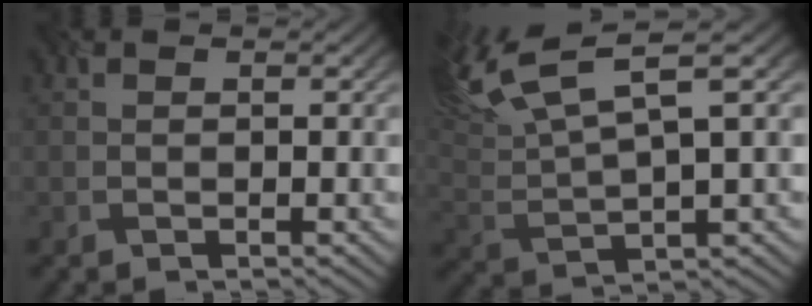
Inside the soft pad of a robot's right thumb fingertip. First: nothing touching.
{"total": 11.1, "force": [6.7, 2.9, 8.4], "torque": [-0.185, 0.025, 0.127]}